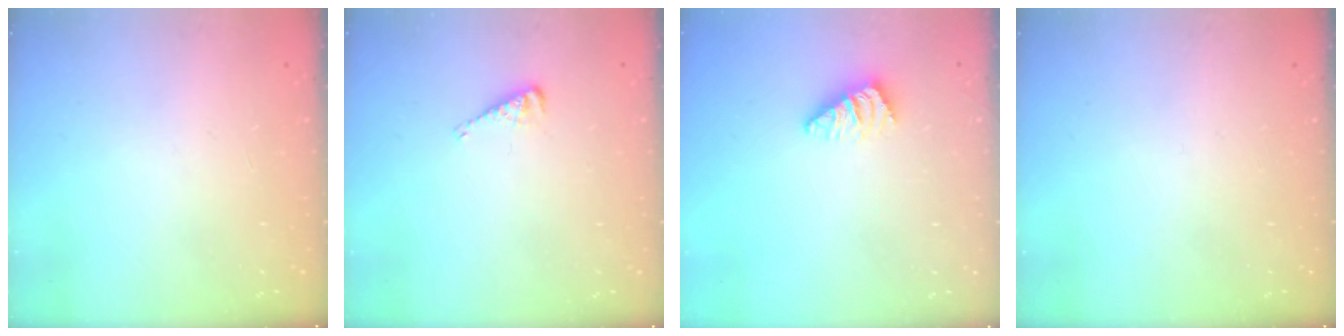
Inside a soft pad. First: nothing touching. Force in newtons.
{"total": 4.0, "press": 3.9, "slide": 0.5}
{"total": 1.1, "press": 1.0, "slide": 0.3}
{"total": 0.0}